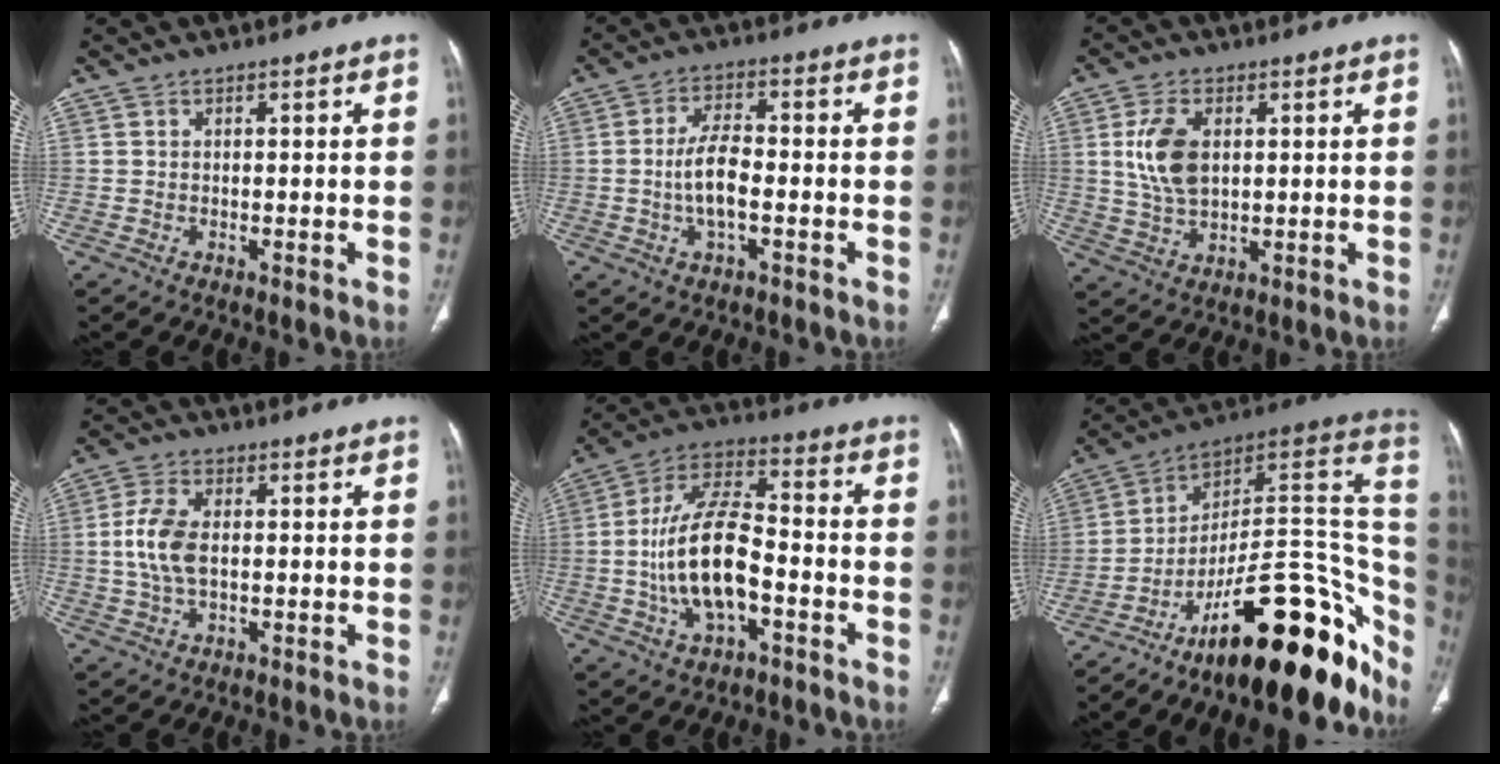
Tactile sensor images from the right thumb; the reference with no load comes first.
{"total": 7.1, "force": [-1.5, 3.0, 6.2], "torque": [-0.122, 0.015, -0.030]}
{"total": 8.9, "force": [1.8, 5.2, 7.0], "torque": [-0.140, -0.006, 0.040]}
{"total": 7.4, "force": [0.1, 4.0, 6.2], "torque": [-0.139, 0.008, 0.000]}
{"total": 15.9, "force": [-3.6, 7.6, 13.5], "torque": [-0.258, 0.037, -0.065]}
{"total": 30.3, "force": [-16.5, 11.0, 22.9], "torque": [-0.198, 0.108, -0.247]}